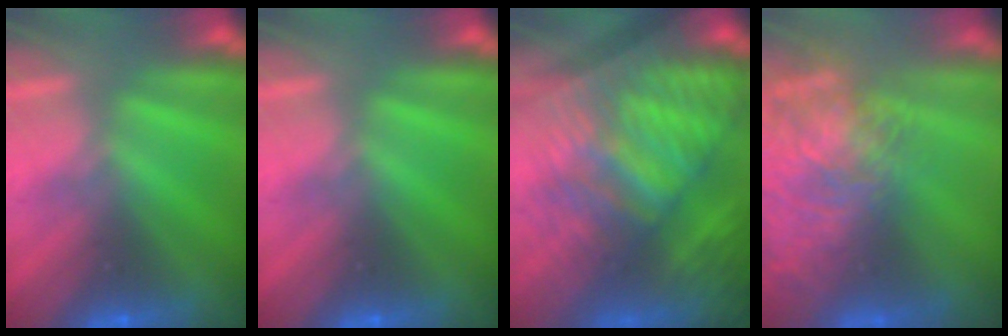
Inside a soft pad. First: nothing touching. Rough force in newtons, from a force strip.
{"total": 0.0}
{"total": 8.4}
{"total": 7.9}